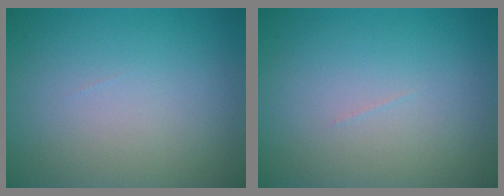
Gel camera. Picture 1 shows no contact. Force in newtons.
{"total": 0.0}